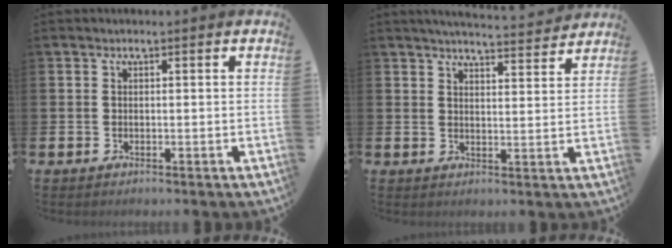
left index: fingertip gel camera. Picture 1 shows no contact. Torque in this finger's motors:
{"motor_torque": [0.77, -1.02, 0.26, 0.05]}